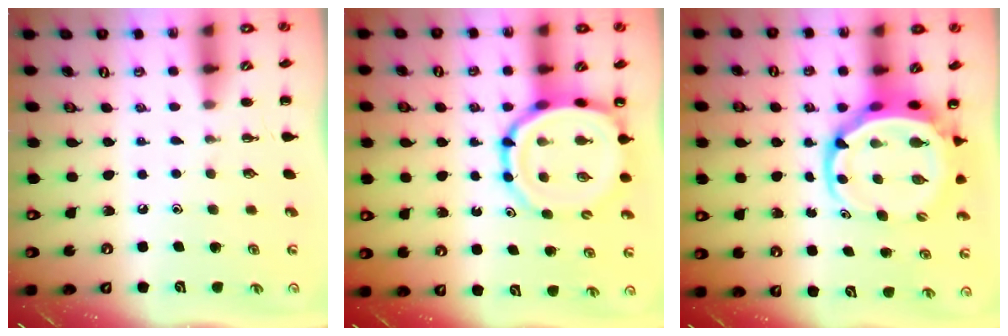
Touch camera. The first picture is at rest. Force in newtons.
{"total": 11.8, "press": 11.4, "slide": 3.0}
{"total": 7.2, "press": 7.0, "slide": 1.8}